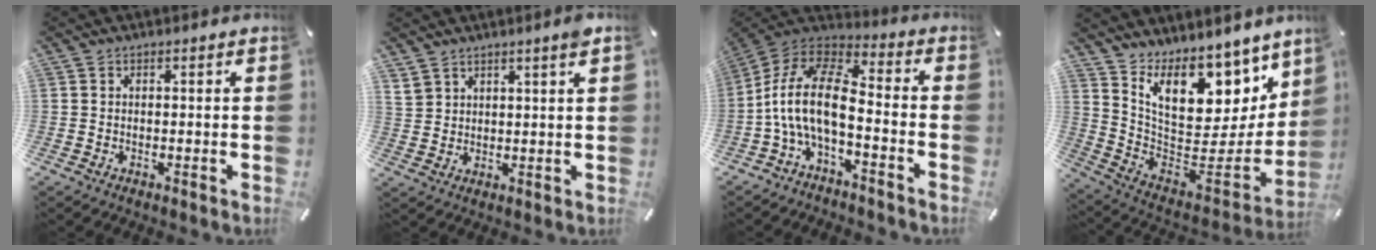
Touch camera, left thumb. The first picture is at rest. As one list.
[{"total": 3.5, "force": [3.2, 0.9, 1.2], "torque": [-0.031, -0.013, 0.061]}, {"total": 14.5, "force": [-3.9, 6.7, 12.3], "torque": [-0.257, 0.013, -0.070]}, {"total": 14.9, "force": [10.6, 8.3, 6.4], "torque": [-0.099, -0.103, 0.192]}]